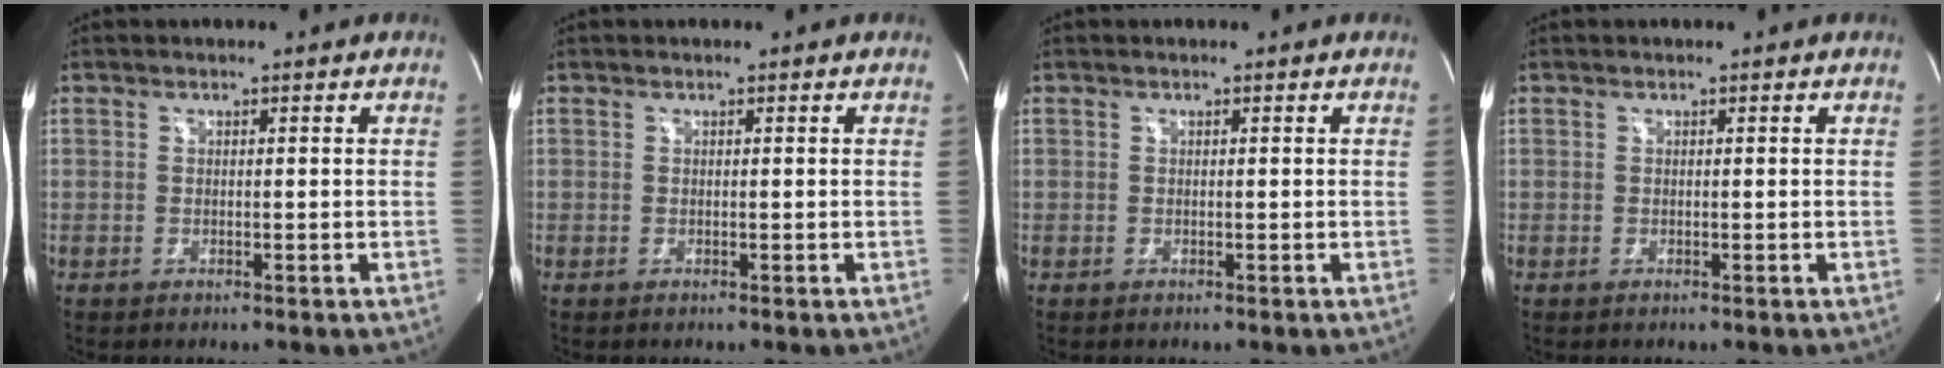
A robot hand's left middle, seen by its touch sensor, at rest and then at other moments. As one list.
[{"total": 0.0}, {"total": 0.0}, {"total": 0.0}]